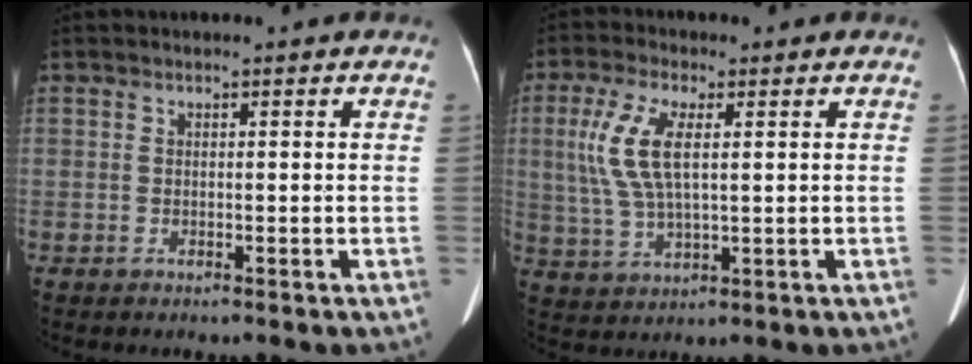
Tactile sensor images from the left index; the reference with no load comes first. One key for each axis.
{"total": 8.2, "fx": 1.8, "fy": 2.5, "fz": 7.5, "tx": -0.181, "ty": 0.008, "tz": 0.040}